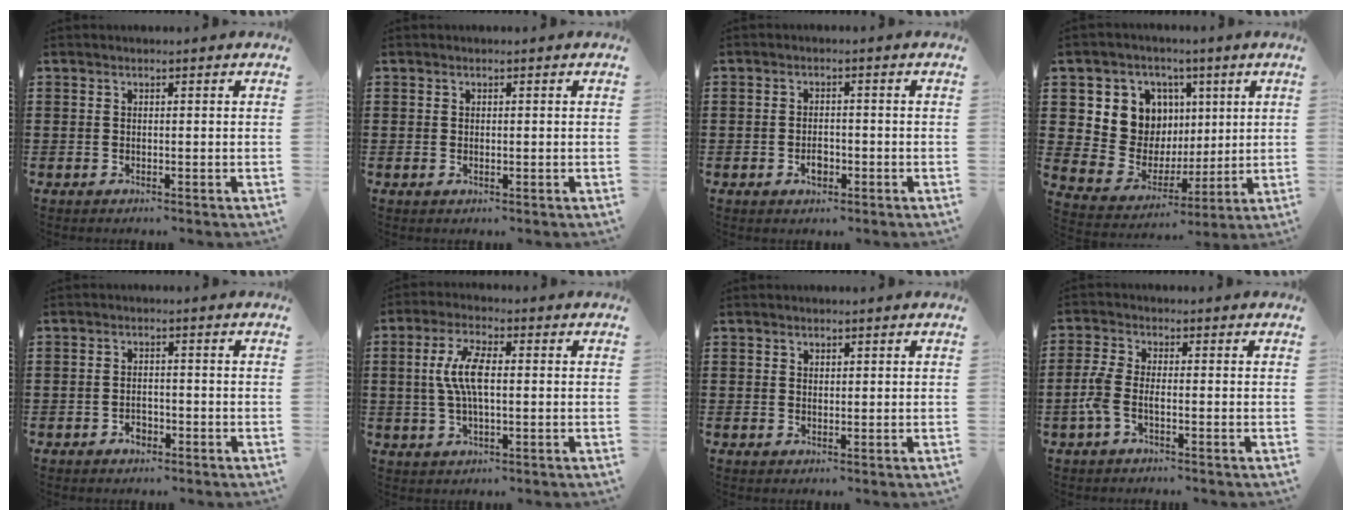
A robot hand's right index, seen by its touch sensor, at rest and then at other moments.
{"total": 0.0}
{"total": 2.5, "force": [-1.0, 1.4, 1.8], "torque": [-0.035, 0.002, -0.019]}
{"total": 9.2, "force": [2.7, 8.5, 2.1], "torque": [-0.075, -0.024, 0.056]}
{"total": 2.1, "force": [-1.2, 1.3, 1.1], "torque": [-0.023, 0.001, -0.025]}
{"total": 6.8, "force": [0.4, 2.3, 6.4], "torque": [-0.140, 0.002, -0.002]}
{"total": 1.0, "force": [0.8, 0.6, 0.1], "torque": [-0.003, 0.003, 0.016]}
{"total": 3.5, "force": [-1.4, 1.3, 3.0], "torque": [-0.089, -0.008, -0.035]}